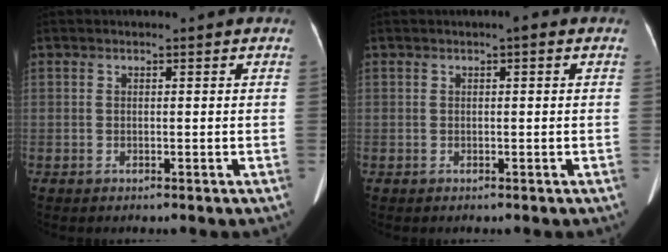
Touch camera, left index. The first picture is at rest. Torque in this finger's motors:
{"motor_torque": [0.17, -0.19, -0.12, -0.03]}